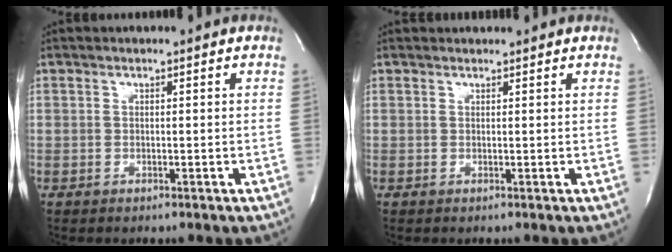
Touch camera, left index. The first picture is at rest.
{"total": 1.9, "force": [1.9, 0.3, 0.1], "torque": [-0.009, 0.017, 0.027]}